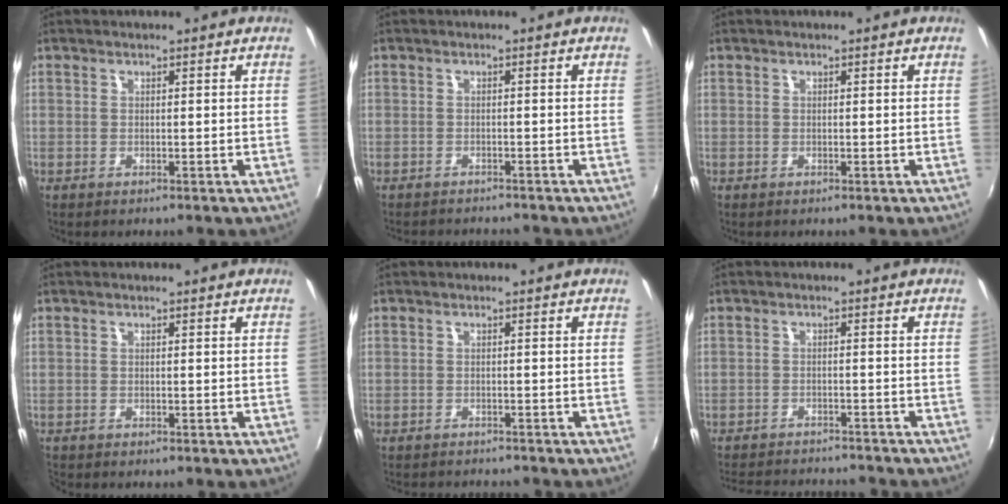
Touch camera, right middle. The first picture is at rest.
{"total": 5.2, "force": [-4.9, 0.7, 1.5], "torque": [-0.042, -0.018, -0.072]}
{"total": 0.0}
{"total": 0.6, "force": [-0.6, 0.1, 0.1], "torque": [-0.001, -0.002, -0.011]}
{"total": 5.5, "force": [-5.2, 0.8, 1.6], "torque": [-0.043, -0.018, -0.077]}
{"total": 13.8, "force": [-12.6, 2.4, 5.0], "torque": [-0.108, -0.017, -0.182]}